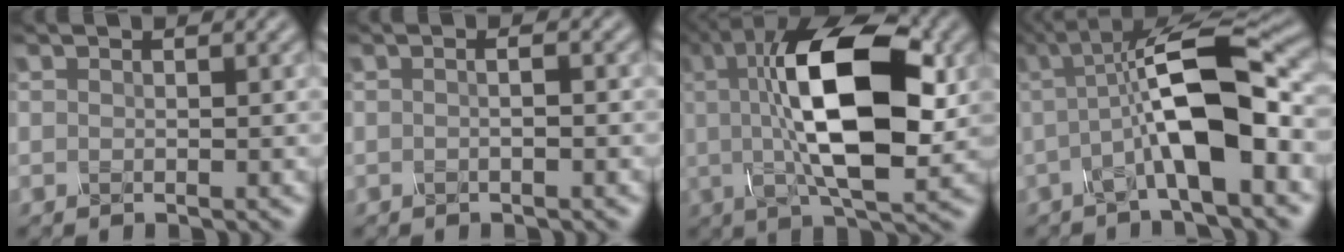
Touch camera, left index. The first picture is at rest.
{"total": 1.8, "force": [0.0, 0.8, 1.6], "torque": [-0.009, -0.006, -0.017]}
{"total": 12.6, "force": [1.7, 4.7, 11.6], "torque": [-0.190, 0.010, 0.023]}
{"total": 9.0, "force": [-0.7, 2.2, 8.7], "torque": [-0.139, 0.016, -0.020]}